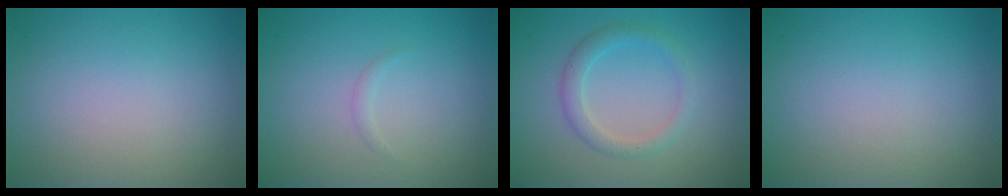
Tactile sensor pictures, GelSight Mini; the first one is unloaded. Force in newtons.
{"total": 0.5, "press": 0.5, "slide": 0.0}
{"total": 2.2, "press": 2.2, "slide": 0.1}
{"total": 0.0}